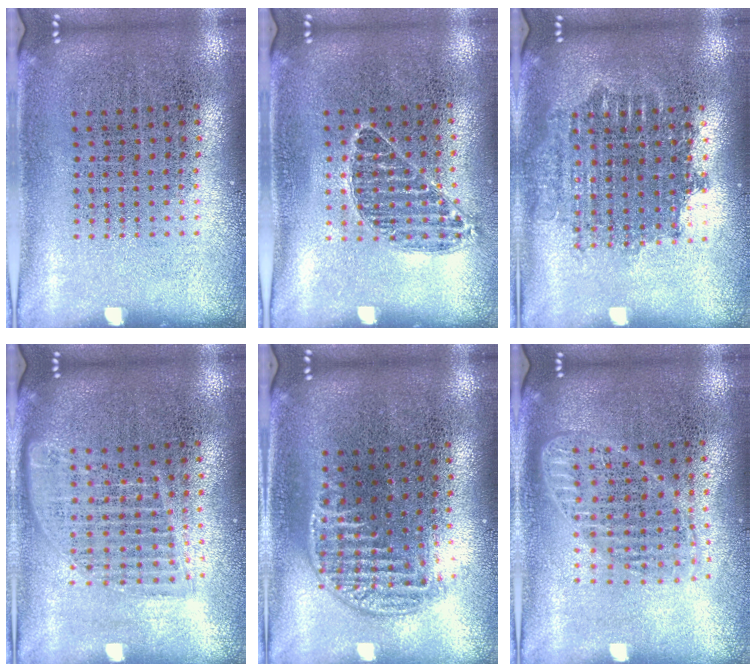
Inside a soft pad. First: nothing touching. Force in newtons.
{"total": 0.6, "press": 0.6, "slide": 0.1}
{"total": 1.7, "press": 1.4, "slide": 1.0}
{"total": 1.6, "press": 1.5, "slide": 0.7}
{"total": 1.2, "press": 1.0, "slide": 0.6}
{"total": 1.8, "press": 1.5, "slide": 0.9}